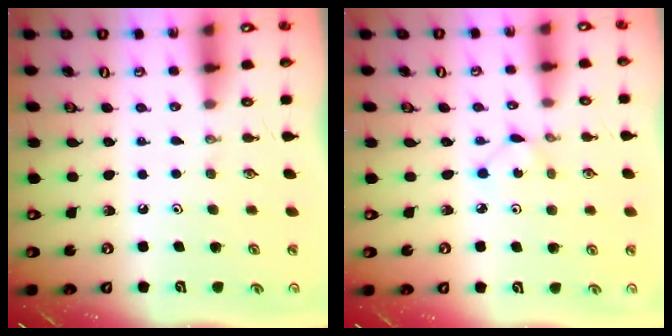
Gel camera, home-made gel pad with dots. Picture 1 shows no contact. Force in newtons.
{"total": 1.2, "press": 1.2, "slide": 0.2}